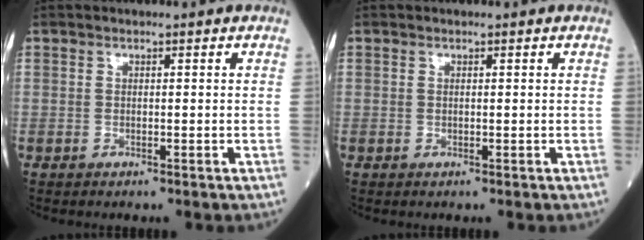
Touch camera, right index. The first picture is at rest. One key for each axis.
{"total": 0.0}